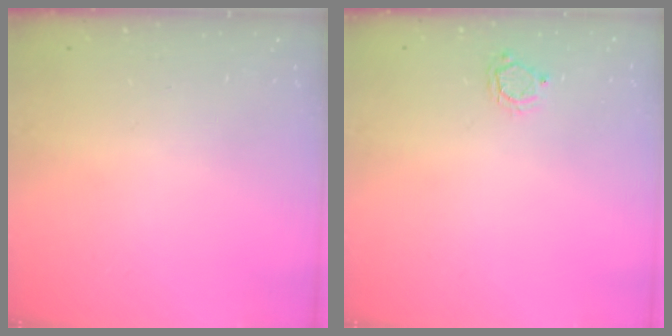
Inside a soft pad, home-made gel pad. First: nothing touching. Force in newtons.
{"total": 3.8, "press": 3.8, "slide": 0.4}